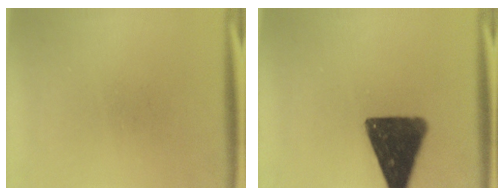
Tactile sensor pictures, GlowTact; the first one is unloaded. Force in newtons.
{"total": 14.3}